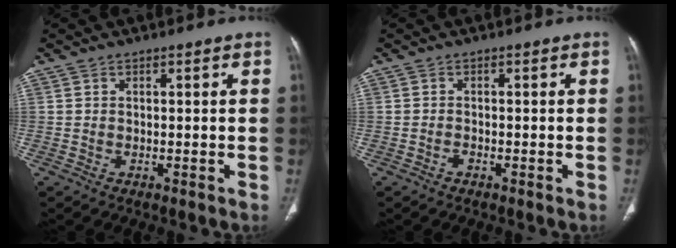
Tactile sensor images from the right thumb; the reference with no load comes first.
{"total": 0.7, "force": [-0.5, 0.4, 0.3], "torque": [-0.001, 0.005, -0.009]}